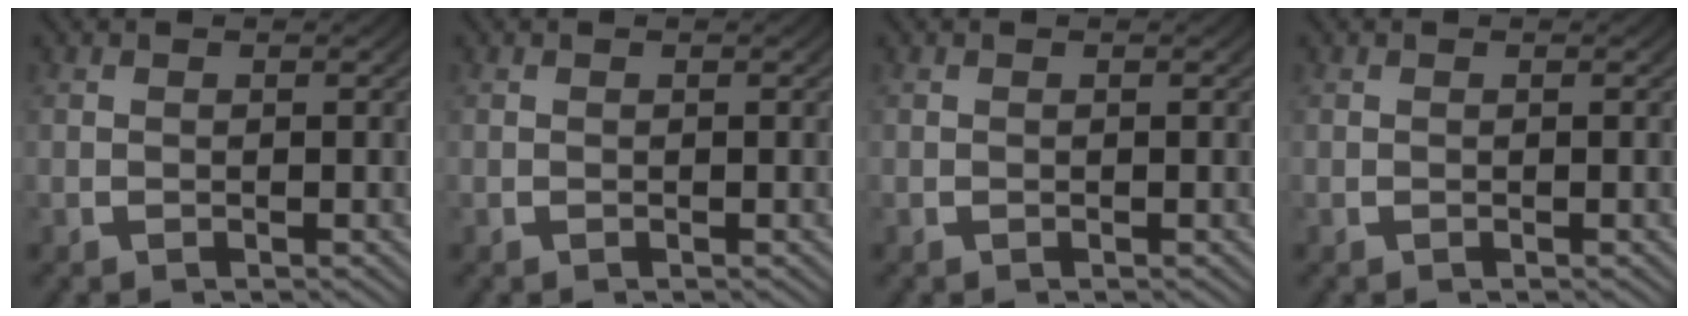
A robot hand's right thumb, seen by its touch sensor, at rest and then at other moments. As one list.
[{"total": 0.0}, {"total": 0.0}, {"total": 0.0}]